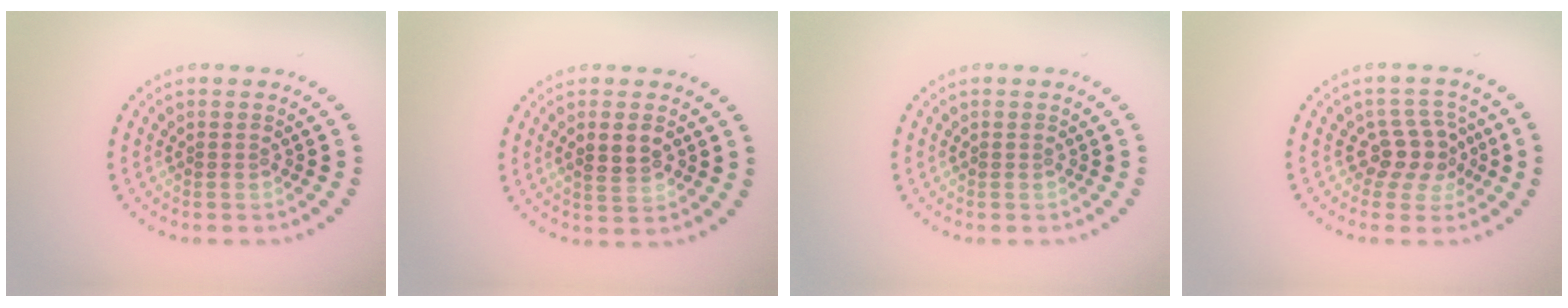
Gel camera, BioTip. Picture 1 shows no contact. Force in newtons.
{"total": 2.5, "press": 2.5, "slide": 0.2}
{"total": 0.0}
{"total": 3.2, "press": 2.8, "slide": 1.5}